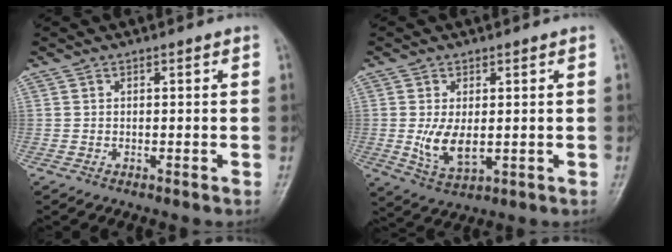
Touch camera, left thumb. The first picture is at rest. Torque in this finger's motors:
{"motor_torque": [0.04, 0.51, 0.88, -0.19, 0.08]}